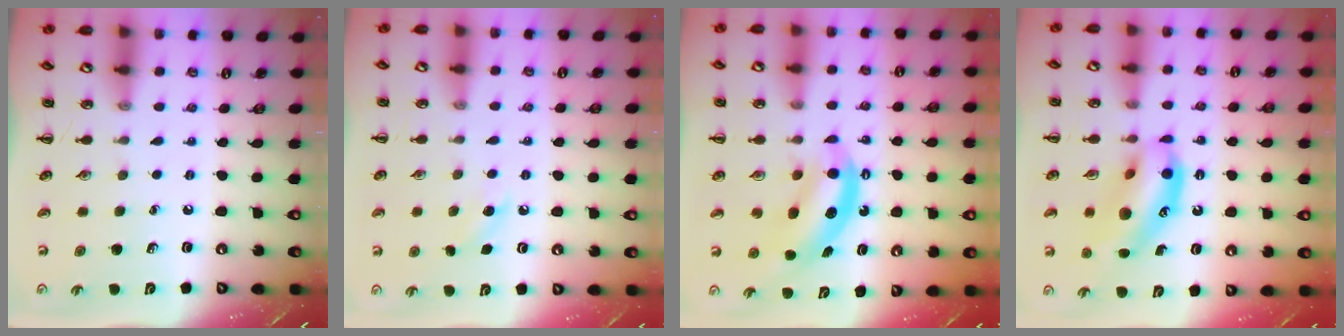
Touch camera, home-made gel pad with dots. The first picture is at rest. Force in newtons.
{"total": 4.4, "press": 4.2, "slide": 1.2}
{"total": 6.8, "press": 6.7, "slide": 1.1}
{"total": 14.1, "press": 13.7, "slide": 3.2}